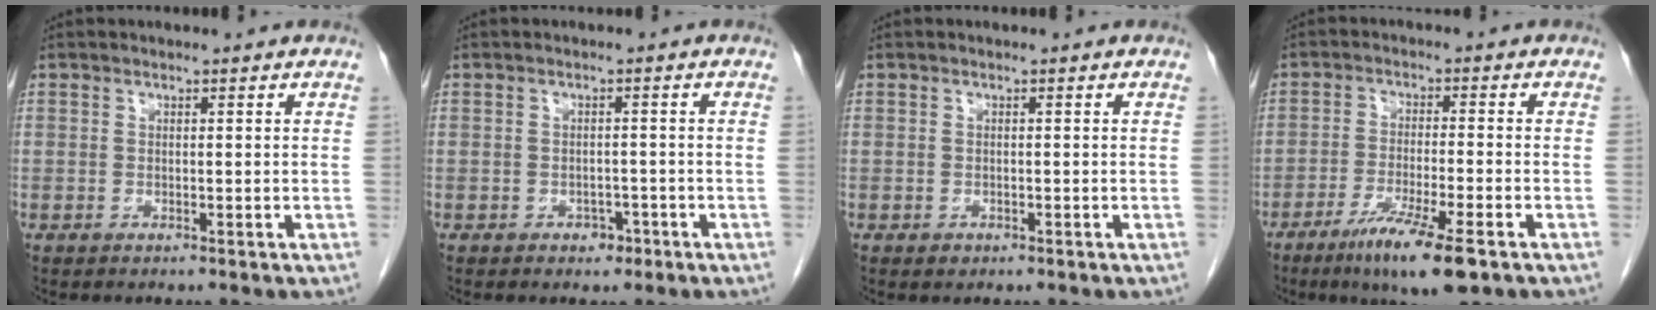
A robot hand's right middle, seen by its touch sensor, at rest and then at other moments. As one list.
[{"total": 2.0, "force": [-1.2, 1.4, 0.9], "torque": [-0.009, 0.005, -0.013]}, {"total": 0.7, "force": [-0.3, 0.6, 0.2], "torque": [-0.004, 0.002, -0.002]}, {"total": 9.6, "force": [-5.8, 0.5, 7.6], "torque": [-0.136, -0.024, -0.095]}]